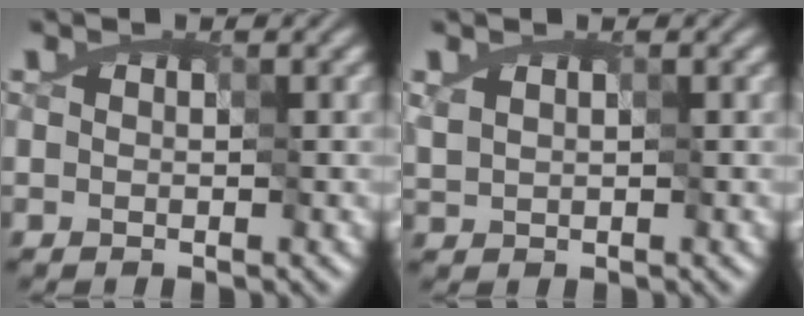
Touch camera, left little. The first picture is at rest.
{"total": 0.8, "force": [0.4, 0.6, 0.3], "torque": [-0.017, -0.001, 0.018]}